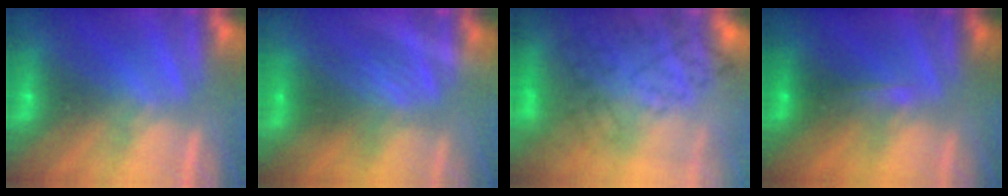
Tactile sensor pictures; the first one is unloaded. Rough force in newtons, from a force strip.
{"total": 2.0}
{"total": 10.5}
{"total": 4.2}